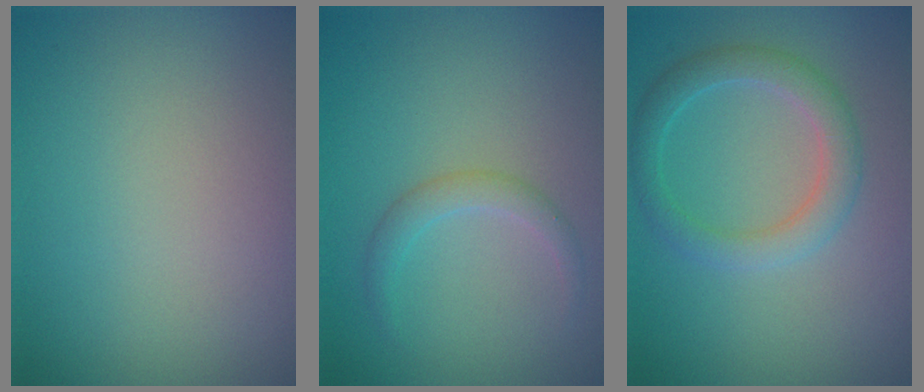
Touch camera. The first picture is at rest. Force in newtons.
{"total": 1.5, "press": 1.5, "slide": 0.1}
{"total": 3.0, "press": 3.0, "slide": 0.2}